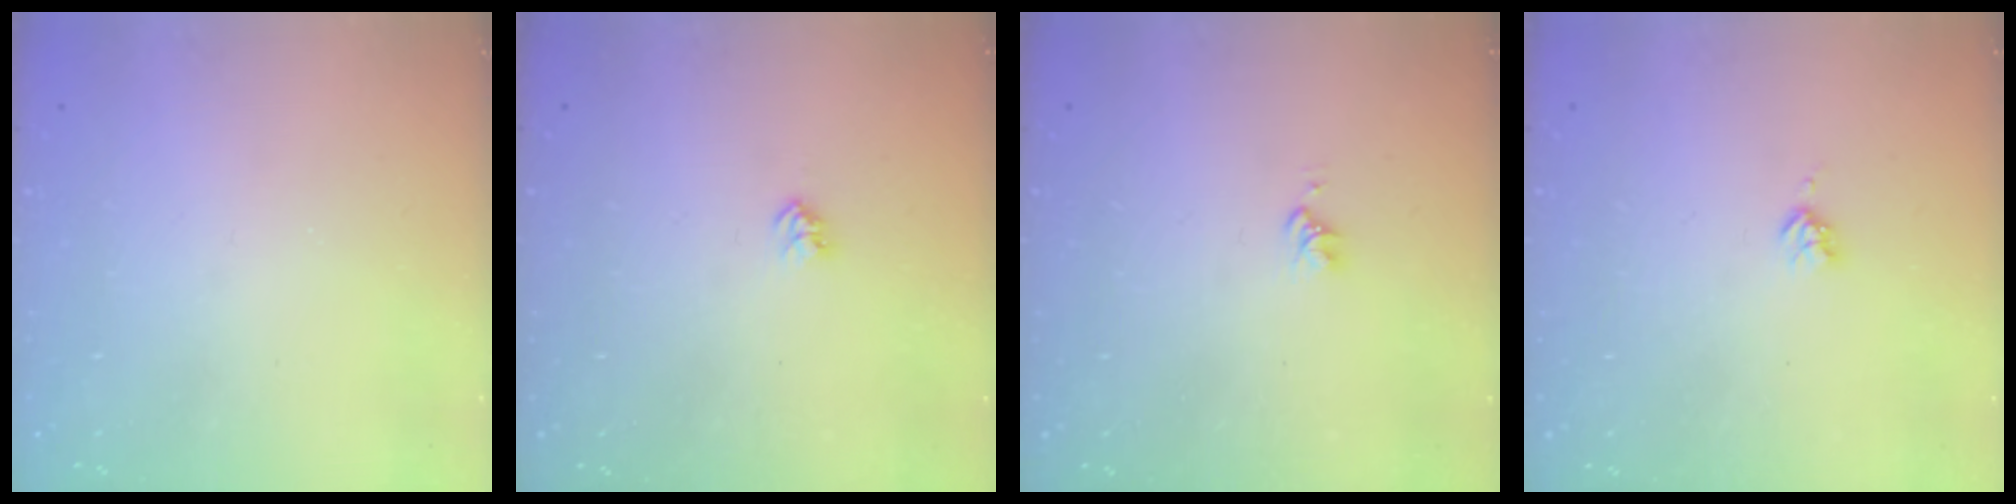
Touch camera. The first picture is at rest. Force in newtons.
{"total": 2.7, "press": 2.7, "slide": 0.4}
{"total": 2.6, "press": 2.6, "slide": 0.4}
{"total": 2.7, "press": 2.6, "slide": 0.5}